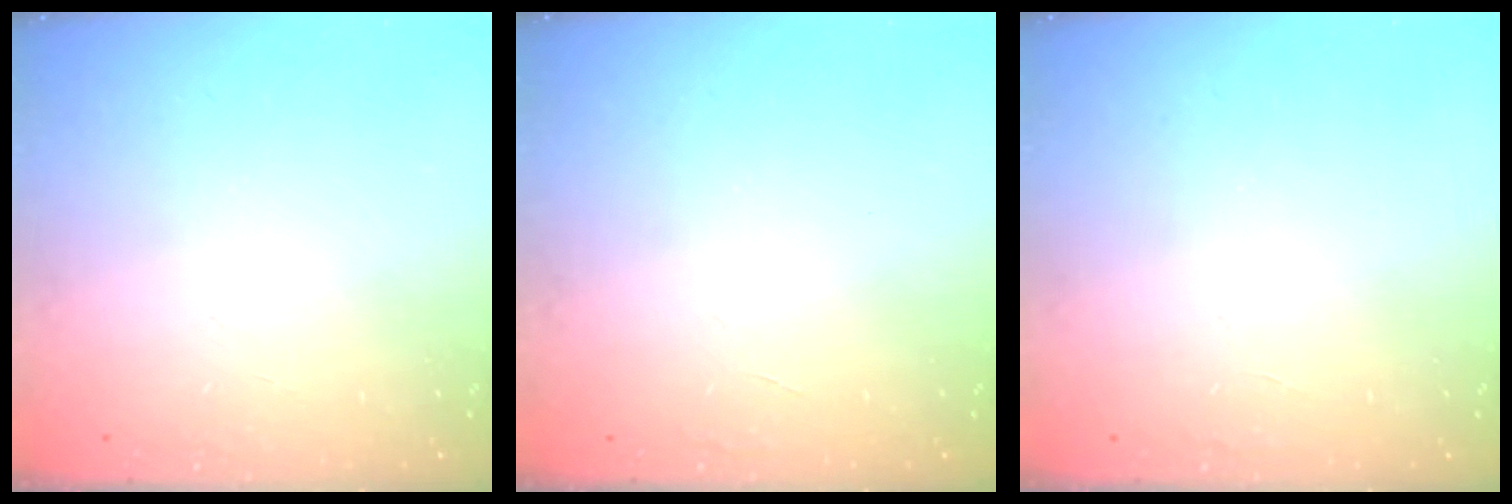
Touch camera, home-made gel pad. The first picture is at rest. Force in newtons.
{"total": 0.0}
{"total": 0.0}